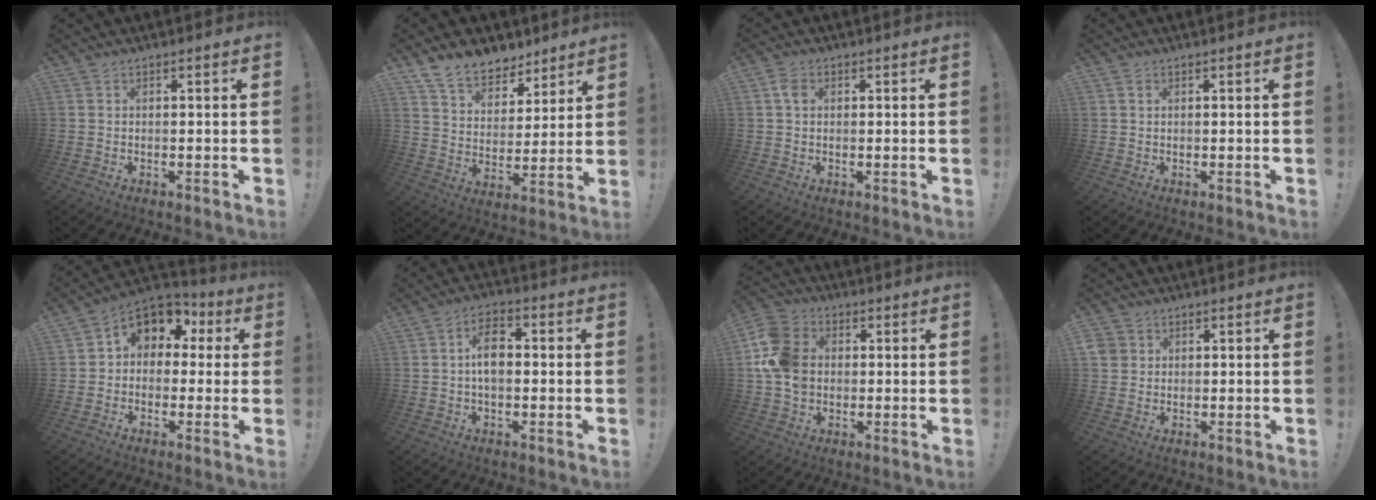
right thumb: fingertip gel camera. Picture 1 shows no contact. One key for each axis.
{"total": 11.8, "fx": 9.3, "fy": 6.4, "fz": 3.4, "tx": -0.068, "ty": -0.066, "tz": 0.178}
{"total": 3.4, "fx": 0.8, "fy": 2.2, "fz": 2.4, "tx": -0.040, "ty": 0.004, "tz": 0.015}
{"total": 0.7, "fx": 0.4, "fy": 0.5, "fz": 0.3, "tx": 0.001, "ty": -0.002, "tz": 0.006}
{"total": 8.8, "fx": 2.7, "fy": 7.0, "fz": 4.7, "tx": -0.072, "ty": -0.011, "tz": 0.057}
{"total": 8.0, "fx": 0.2, "fy": 4.8, "fz": 6.3, "tx": -0.106, "ty": 0.011, "tz": 0.005}
{"total": 13.1, "fx": 0.6, "fy": 10.6, "fz": 7.7, "tx": -0.148, "ty": 0.008, "tz": 0.015}
{"total": 3.4, "fx": 1.1, "fy": 3.0, "fz": 1.0, "tx": -0.017, "ty": 0.003, "tz": 0.023}